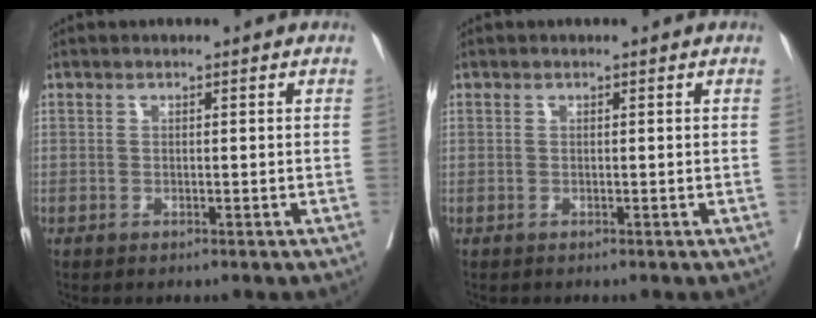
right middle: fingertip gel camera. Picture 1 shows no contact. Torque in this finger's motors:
{"motor_torque": [-0.89, 0.18, -0.21, -0.10]}